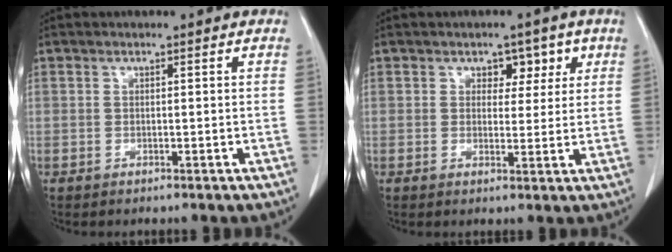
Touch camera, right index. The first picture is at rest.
{"total": 3.7, "force": [1.8, 2.6, 1.9], "torque": [-0.010, 0.008, 0.024]}